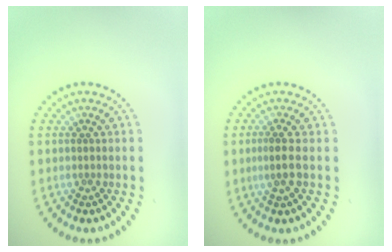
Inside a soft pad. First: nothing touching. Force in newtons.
{"total": 1.9, "press": 1.6, "slide": 0.9}